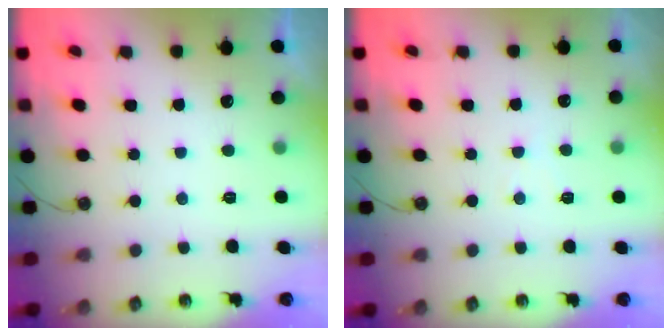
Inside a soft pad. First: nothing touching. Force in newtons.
{"total": 3.7, "press": 3.6, "slide": 0.6}